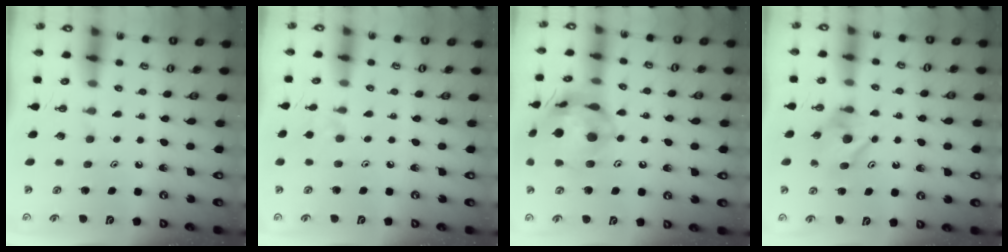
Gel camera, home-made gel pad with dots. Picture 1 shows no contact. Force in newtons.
{"total": 2.6, "press": 2.5, "slide": 0.5}
{"total": 21.2, "press": 21.0, "slide": 2.3}
{"total": 7.6, "press": 7.5, "slide": 0.6}